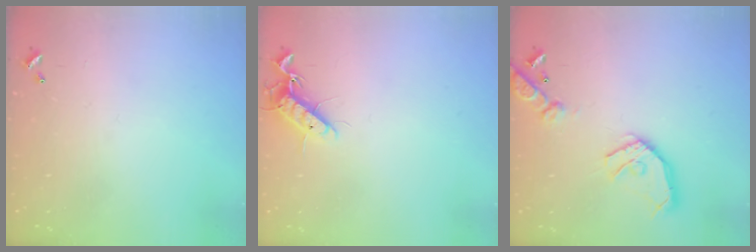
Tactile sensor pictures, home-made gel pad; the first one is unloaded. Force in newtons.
{"total": 11.0, "press": 10.9, "slide": 1.9}
{"total": 16.6, "press": 16.4, "slide": 2.5}